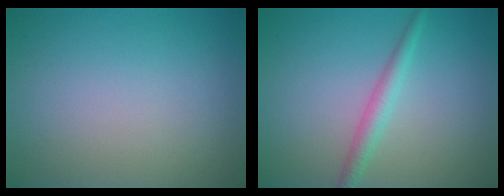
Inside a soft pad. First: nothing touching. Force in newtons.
{"total": 2.1, "press": 2.1, "slide": 0.0}